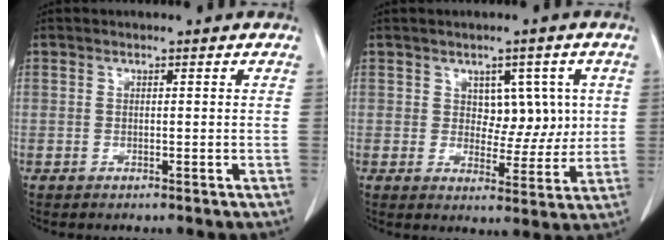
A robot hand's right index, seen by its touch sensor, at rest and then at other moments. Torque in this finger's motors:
{"motor_torque": [-0.03, -0.04, -0.07, -0.01]}